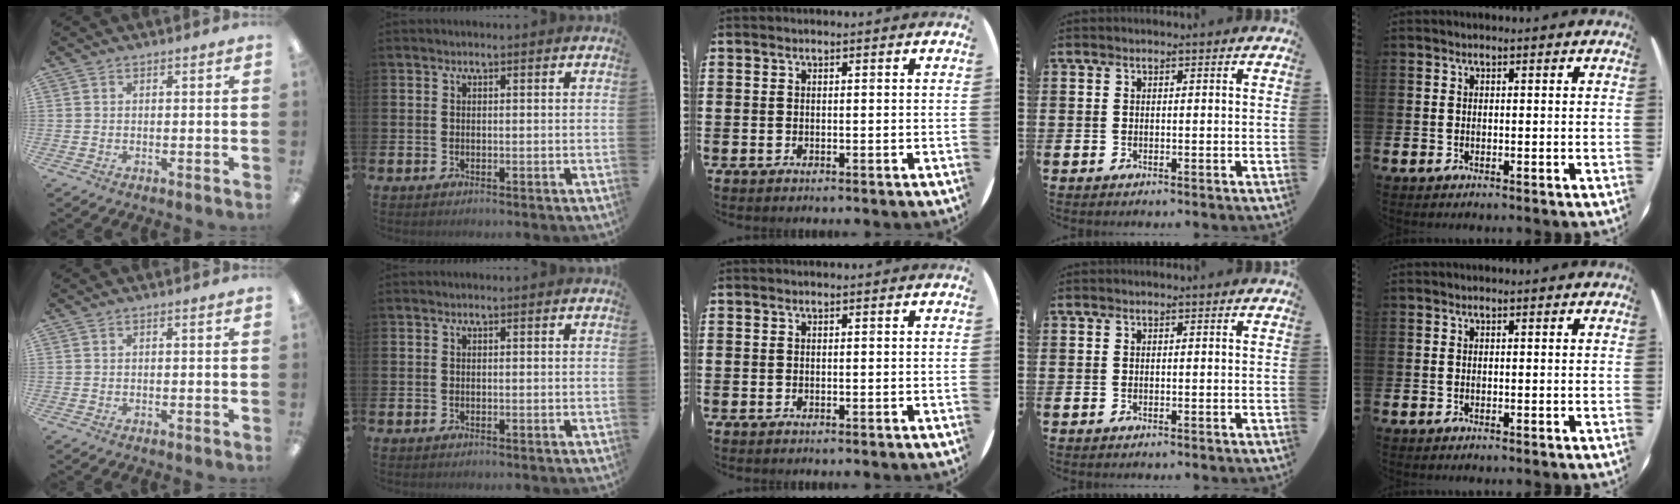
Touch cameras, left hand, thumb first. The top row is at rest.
{}